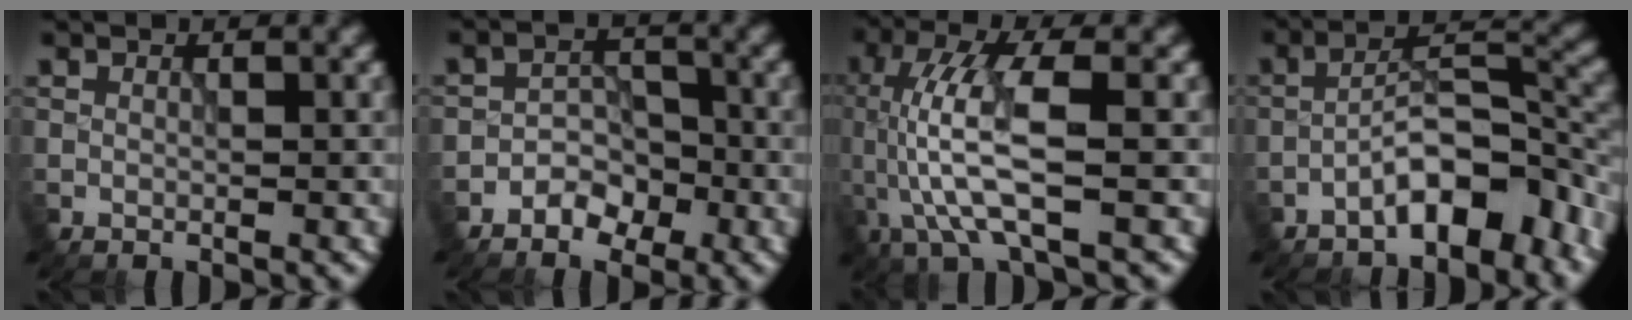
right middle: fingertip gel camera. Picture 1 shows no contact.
{"total": 2.7, "force": [-1.7, 1.8, 1.0], "torque": [-0.008, 0.010, -0.032]}
{"total": 7.5, "force": [-0.8, 2.0, 7.2], "torque": [-0.163, 0.012, -0.017]}
{"total": 6.6, "force": [-3.9, 2.3, 4.8], "torque": [-0.069, 0.020, -0.069]}